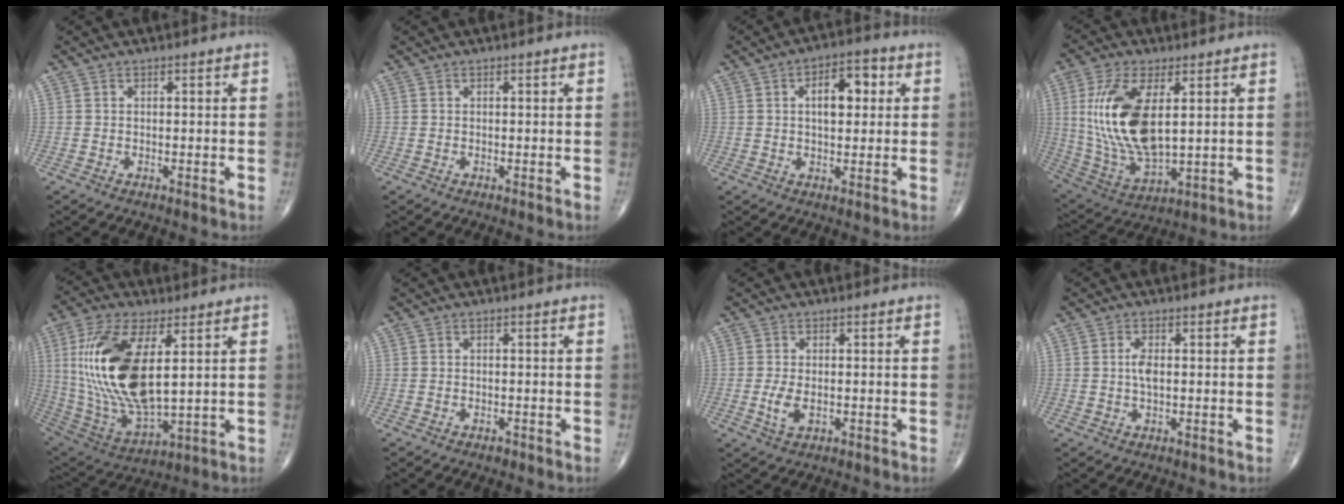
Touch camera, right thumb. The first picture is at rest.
{"total": 0.0}
{"total": 8.2, "force": [1.9, 4.3, 6.8], "torque": [-0.083, 0.011, 0.024]}
{"total": 17.7, "force": [3.4, 8.0, 15.4], "torque": [-0.314, -0.021, 0.079]}
{"total": 21.9, "force": [4.3, 9.5, 19.3], "torque": [-0.397, -0.025, 0.089]}
{"total": 0.8, "force": [-0.6, 0.5, 0.3], "torque": [-0.006, 0.002, -0.010]}
{"total": 3.6, "force": [-0.7, 1.9, 3.0], "torque": [-0.064, -0.006, -0.012]}
{"total": 2.6, "force": [0.1, 1.2, 2.4], "torque": [-0.048, 0.001, 0.001]}